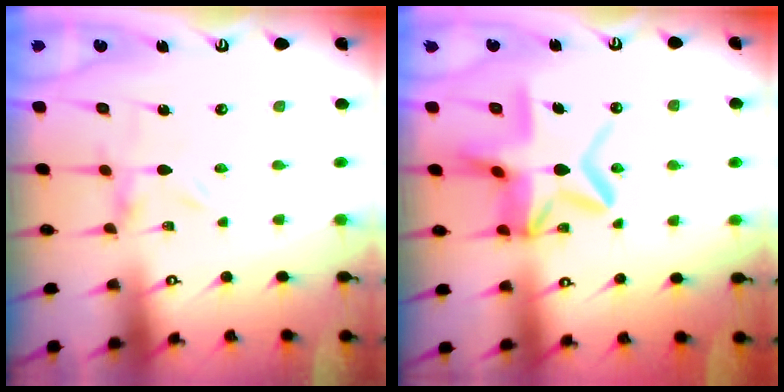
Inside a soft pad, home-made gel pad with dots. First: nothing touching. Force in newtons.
{"total": 14.3, "press": 14.2, "slide": 1.4}